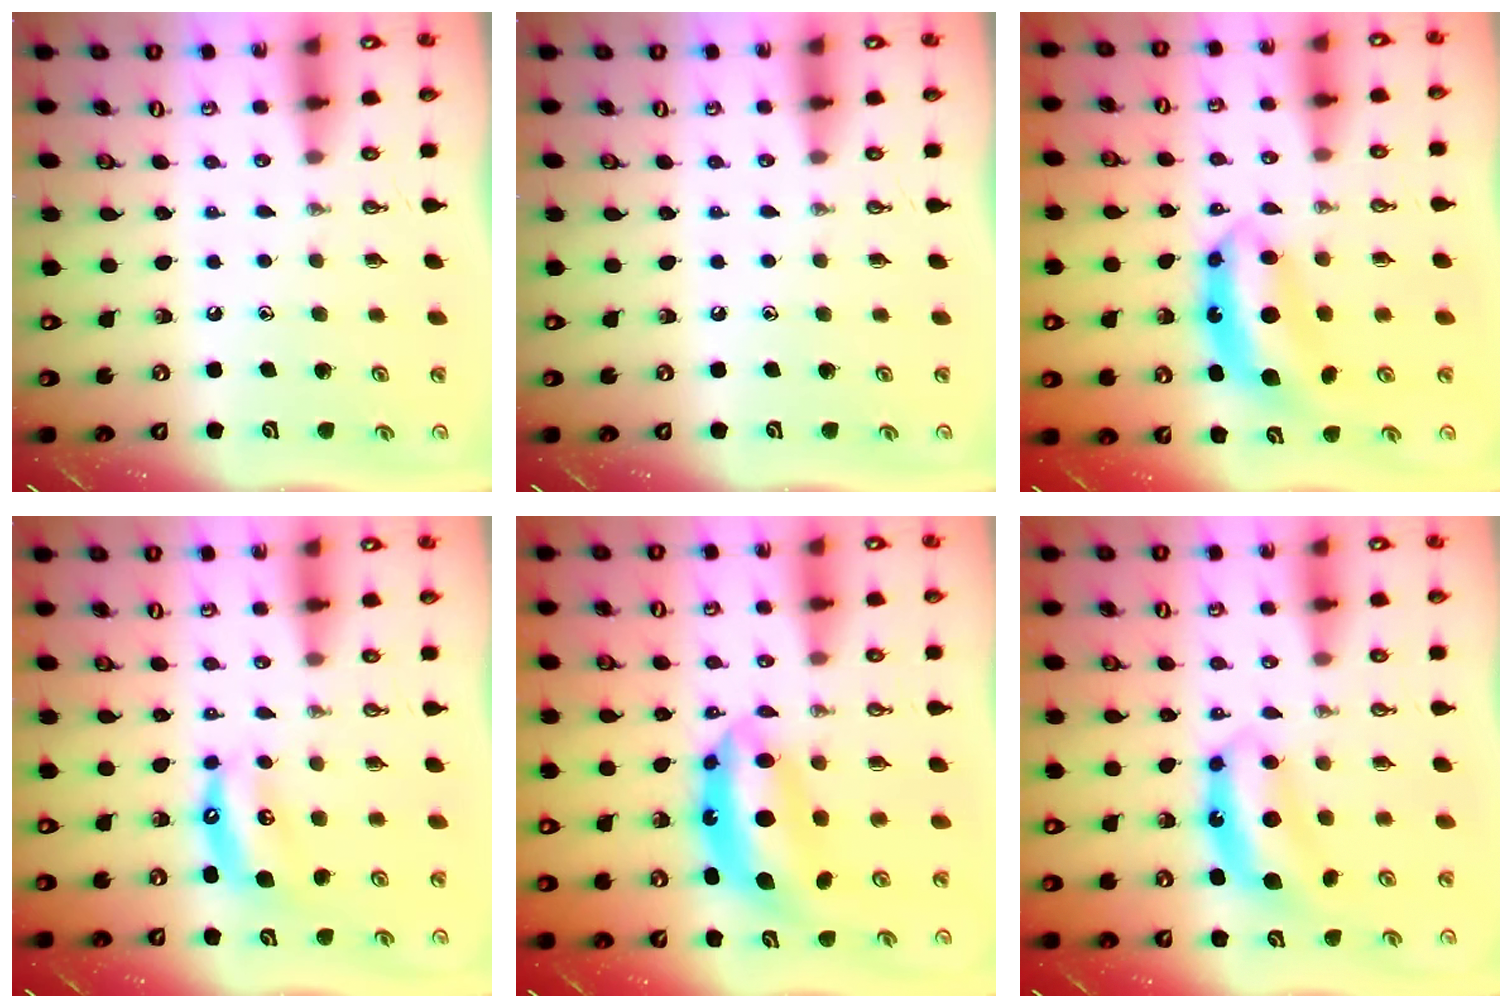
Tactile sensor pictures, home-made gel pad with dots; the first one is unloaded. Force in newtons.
{"total": 0.0}
{"total": 7.5, "press": 7.5, "slide": 0.6}
{"total": 6.4, "press": 6.4, "slide": 0.7}
{"total": 9.6, "press": 9.5, "slide": 1.1}
{"total": 6.8, "press": 6.8, "slide": 0.2}